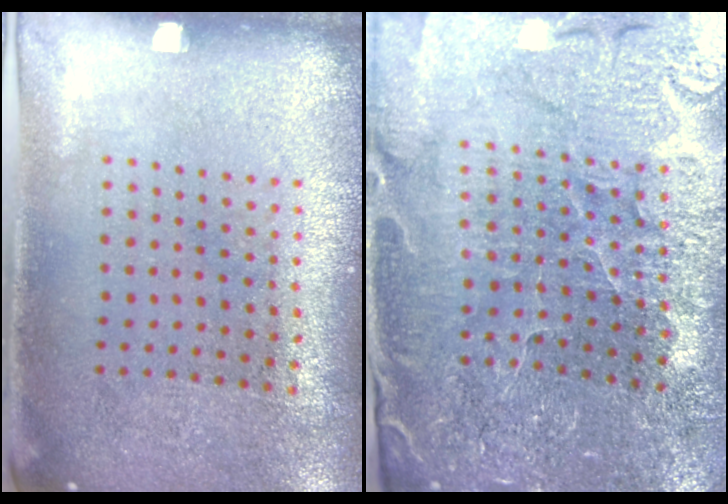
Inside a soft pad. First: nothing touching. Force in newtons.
{"total": 3.3, "press": 3.3, "slide": 0.2}